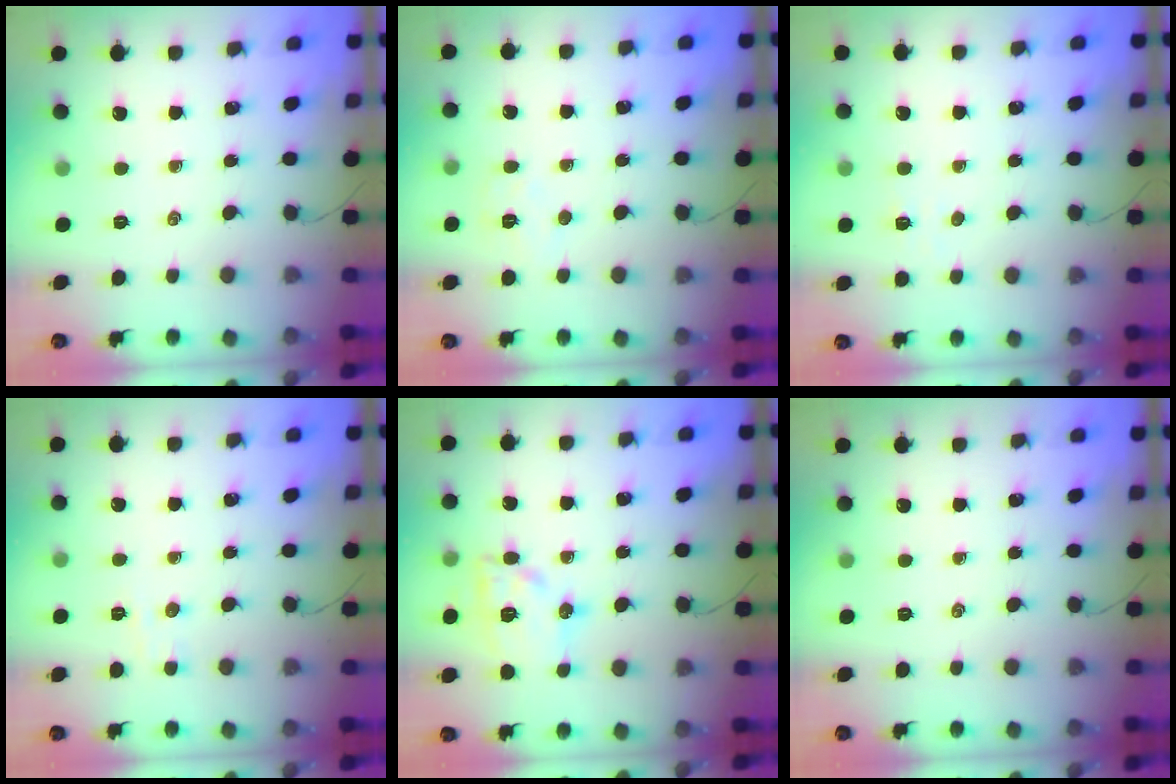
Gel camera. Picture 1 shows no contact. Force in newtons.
{"total": 4.5, "press": 4.4, "slide": 0.7}
{"total": 3.1, "press": 2.9, "slide": 0.9}
{"total": 3.4, "press": 3.2, "slide": 0.9}
{"total": 13.6, "press": 13.6, "slide": 1.0}
{"total": 0.0}